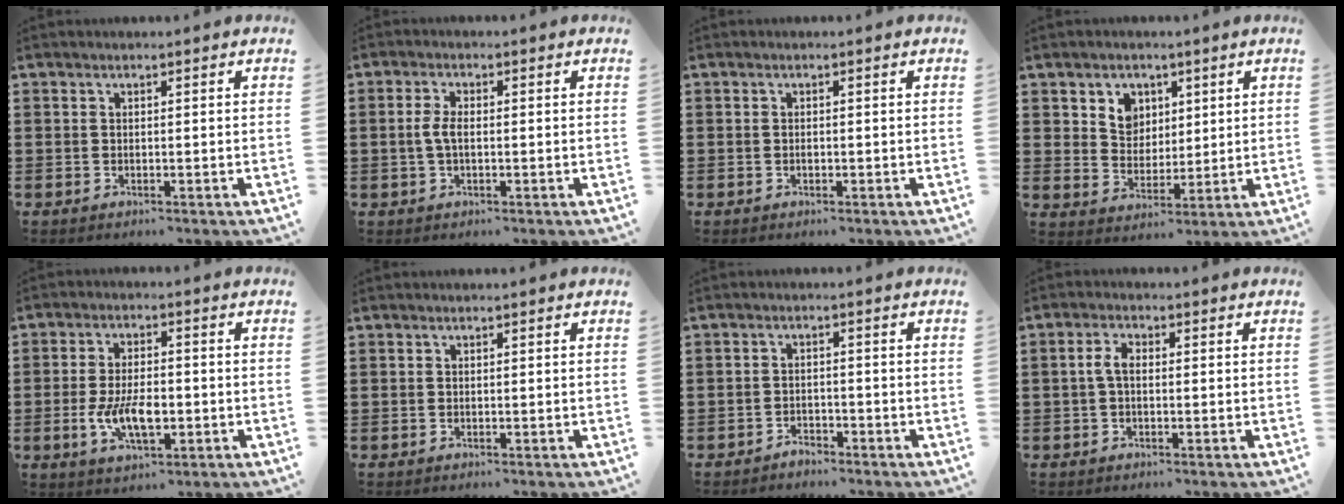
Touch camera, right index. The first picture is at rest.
{"total": 3.0, "force": [-0.2, 1.3, 2.7], "torque": [-0.067, -0.002, -0.010]}
{"total": 0.6, "force": [-0.2, 0.1, 0.5], "torque": [-0.011, -0.004, -0.003]}
{"total": 5.2, "force": [2.4, 4.5, 1.2], "torque": [-0.040, 0.009, 0.041]}
{"total": 7.4, "force": [-1.7, 3.4, 6.3], "torque": [-0.135, 0.000, -0.034]}
{"total": 0.0}
{"total": 2.0, "force": [-2.0, 0.5, 0.0], "torque": [-0.007, 0.002, -0.042]}
{"total": 3.0, "force": [-0.2, 1.5, 2.6], "torque": [-0.065, -0.001, -0.010]}